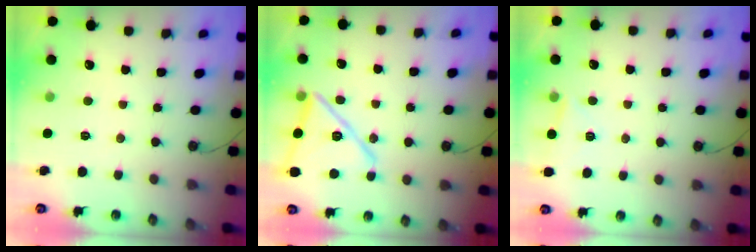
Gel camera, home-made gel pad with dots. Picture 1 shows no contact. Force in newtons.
{"total": 18.2, "press": 18.2, "slide": 0.6}
{"total": 4.0, "press": 4.0, "slide": 0.4}